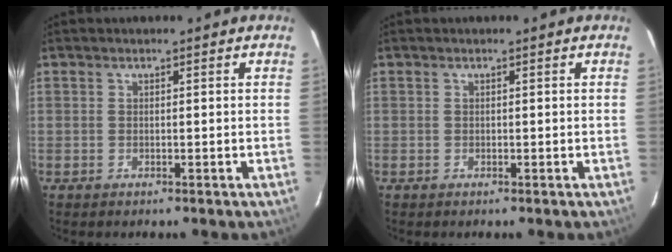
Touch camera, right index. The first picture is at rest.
{"total": 0.0}